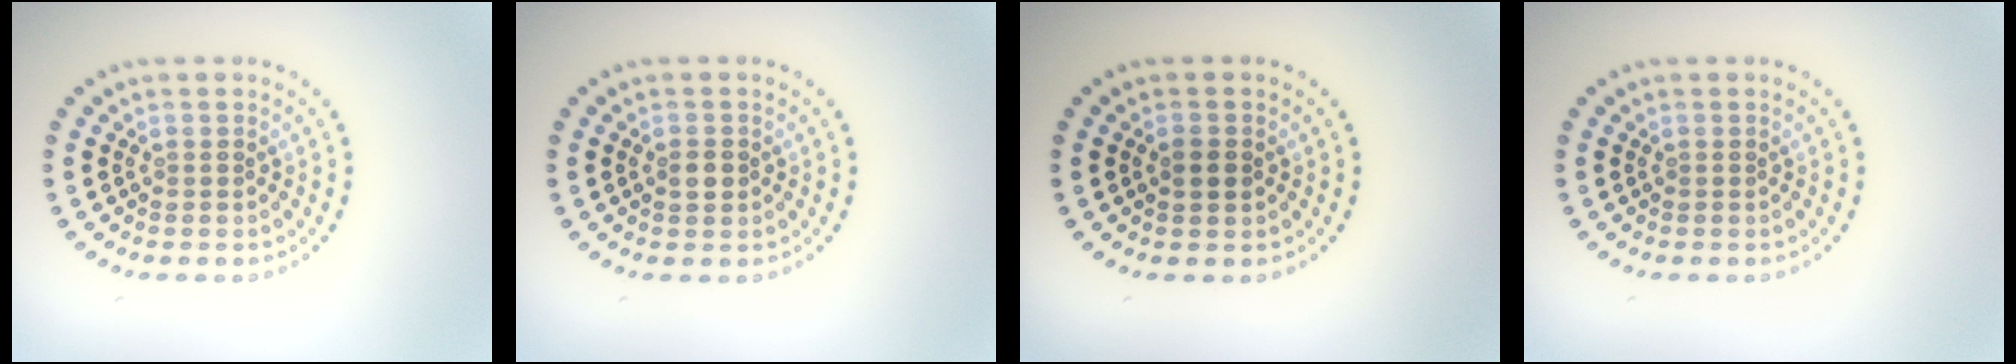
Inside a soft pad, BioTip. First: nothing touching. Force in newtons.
{"total": 1.5, "press": 1.5, "slide": 0.3}
{"total": 1.7, "press": 1.7, "slide": 0.1}
{"total": 0.0}